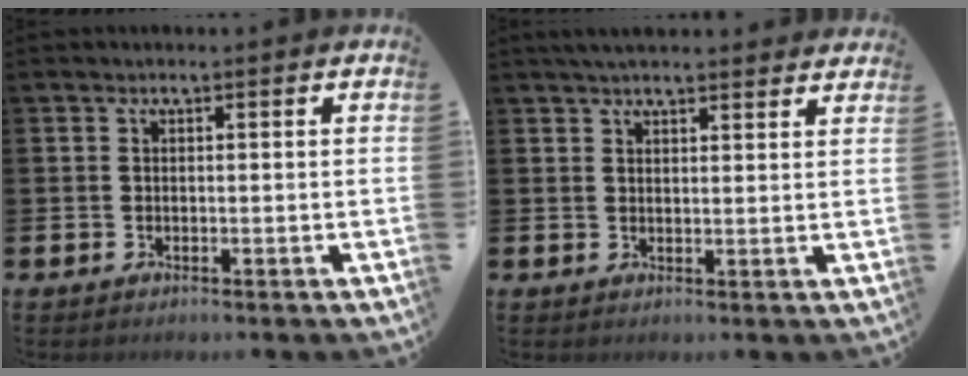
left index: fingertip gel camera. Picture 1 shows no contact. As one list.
[{"total": 3.4, "force": [3.2, 0.5, 0.8], "torque": [-0.021, -0.008, 0.059]}]